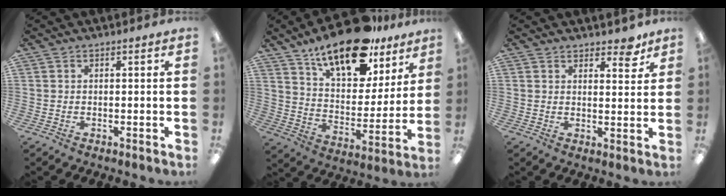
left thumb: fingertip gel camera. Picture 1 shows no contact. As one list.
[{"total": 18.8, "force": [14.0, 7.9, 9.8], "torque": [-0.168, -0.080, 0.244]}, {"total": 5.0, "force": [4.1, 2.1, 2.0], "torque": [-0.007, -0.026, 0.068]}]